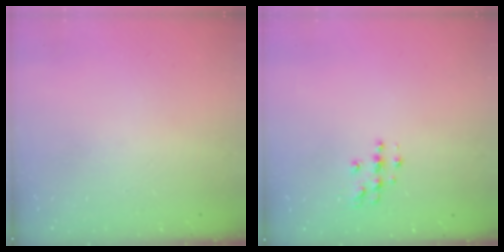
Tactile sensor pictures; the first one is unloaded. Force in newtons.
{"total": 4.5, "press": 4.4, "slide": 0.4}